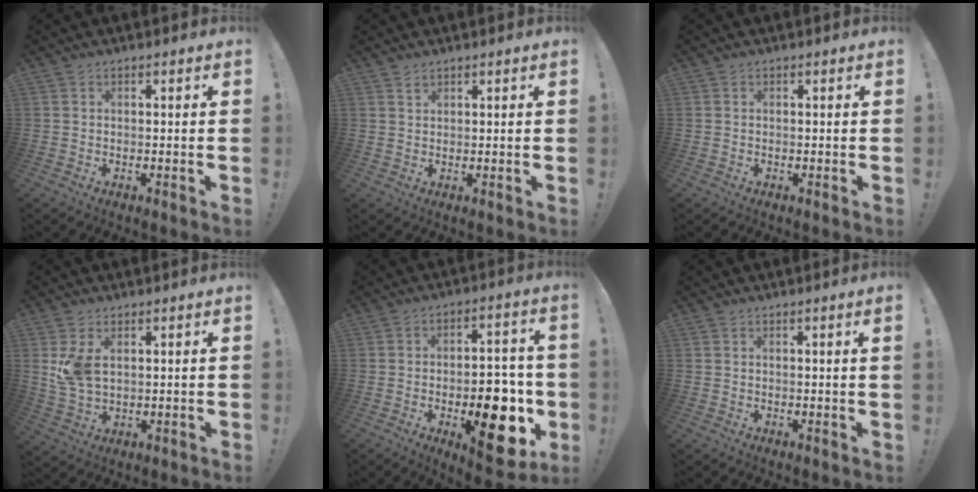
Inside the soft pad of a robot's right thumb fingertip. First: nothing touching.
{"total": 1.5, "force": [1.3, 0.7, 0.3], "torque": [-0.004, -0.006, 0.024]}
{"total": 0.0}
{"total": 6.7, "force": [2.3, 4.0, 4.9], "torque": [-0.079, -0.011, 0.044]}
{"total": 18.0, "force": [-5.1, 9.1, 14.6], "torque": [-0.154, 0.022, -0.065]}
{"total": 1.6, "force": [0.6, -0.6, 1.3], "torque": [-0.015, -0.006, 0.008]}